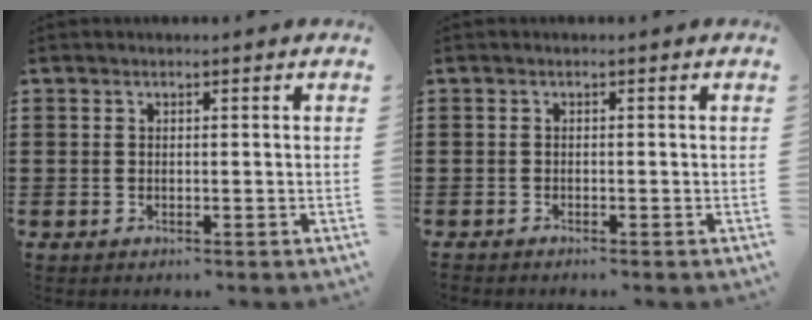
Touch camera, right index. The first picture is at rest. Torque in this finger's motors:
{"motor_torque": [-1.13, 1.01, -1.05, -0.05]}